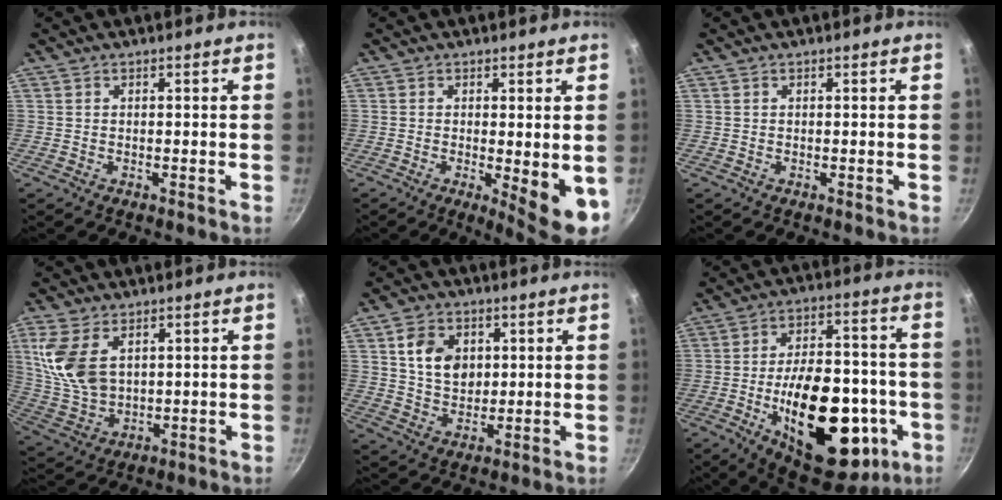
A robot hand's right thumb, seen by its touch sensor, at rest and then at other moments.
{"total": 8.1, "force": [-1.1, 1.9, 7.8], "torque": [-0.095, -0.012, -0.007]}
{"total": 0.0}
{"total": 12.4, "force": [3.9, 7.7, 8.9], "torque": [-0.171, -0.018, 0.092]}
{"total": 8.8, "force": [2.3, 6.8, 5.2], "torque": [-0.065, -0.008, 0.043]}
{"total": 29.7, "force": [-8.2, 15.6, 24.0], "torque": [-0.316, 0.032, -0.100]}